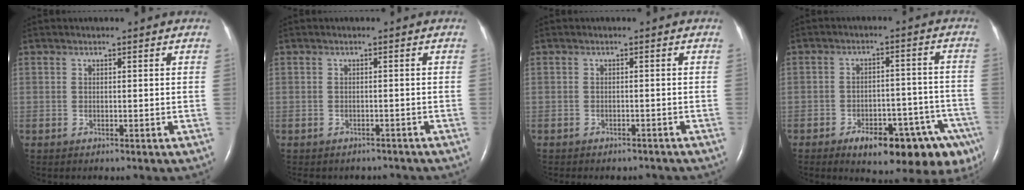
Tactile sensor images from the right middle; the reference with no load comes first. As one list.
[{"total": 4.8, "force": [-4.3, 2.0, 0.8], "torque": [-0.008, 0.003, -0.047]}, {"total": 4.1, "force": [-3.6, 1.5, 1.1], "torque": [-0.013, 0.000, -0.042]}, {"total": 15.8, "force": [-9.9, 5.6, 11.0], "torque": [-0.070, 0.034, -0.128]}]